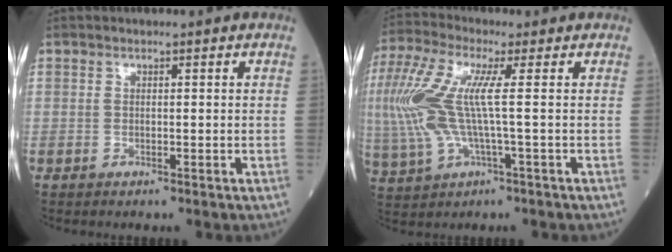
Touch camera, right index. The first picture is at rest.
{"total": 12.9, "force": [0.9, 2.6, 12.6], "torque": [-0.307, 0.016, 0.016]}